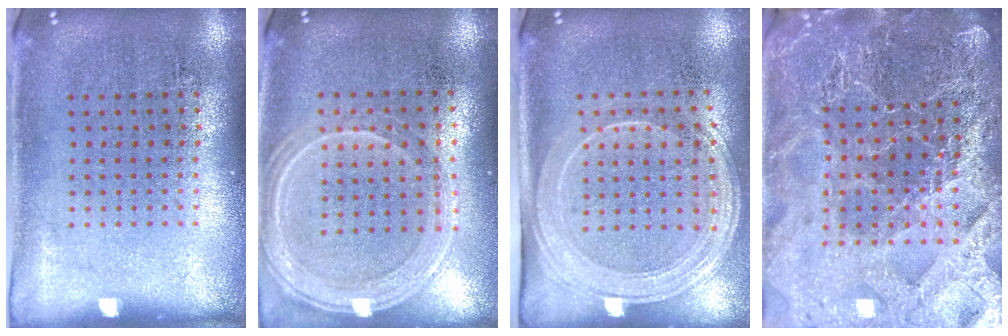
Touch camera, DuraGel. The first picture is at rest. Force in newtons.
{"total": 1.2, "press": 1.2, "slide": 0.4}
{"total": 2.2, "press": 1.8, "slide": 1.2}
{"total": 4.5, "press": 4.2, "slide": 1.5}